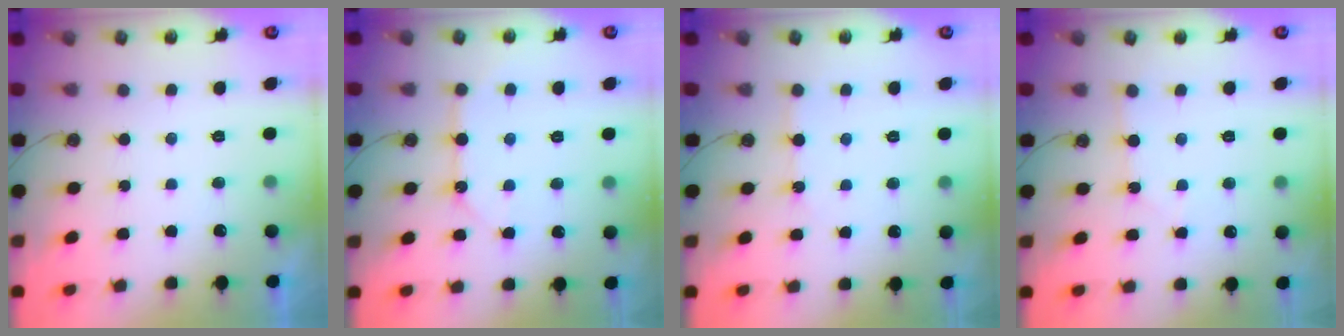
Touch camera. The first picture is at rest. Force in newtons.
{"total": 9.7, "press": 9.7, "slide": 0.2}
{"total": 3.5, "press": 3.4, "slide": 0.5}
{"total": 2.3, "press": 2.3, "slide": 0.4}